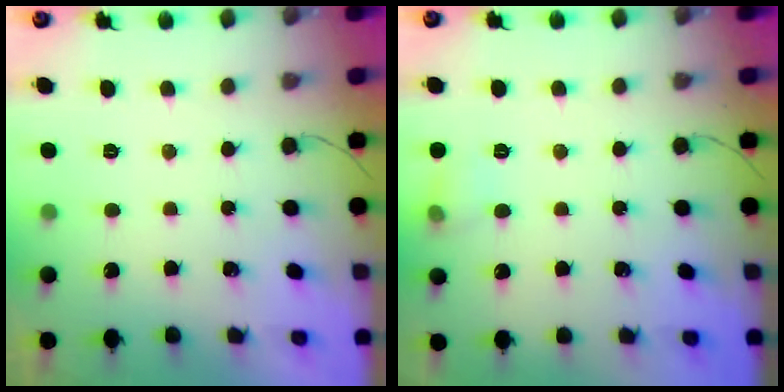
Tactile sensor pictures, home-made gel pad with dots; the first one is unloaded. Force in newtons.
{"total": 5.5, "press": 5.3, "slide": 1.6}